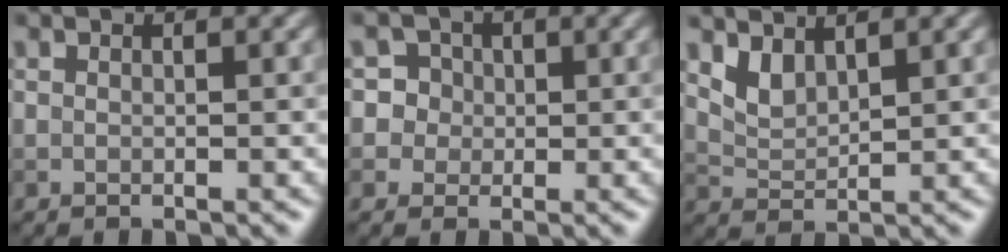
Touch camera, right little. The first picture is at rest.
{"total": 5.0, "force": [1.8, 4.4, 1.4], "torque": [-0.004, 0.023, 0.012]}
{"total": 2.2, "force": [1.8, 0.9, 1.0], "torque": [-0.026, -0.008, 0.043]}